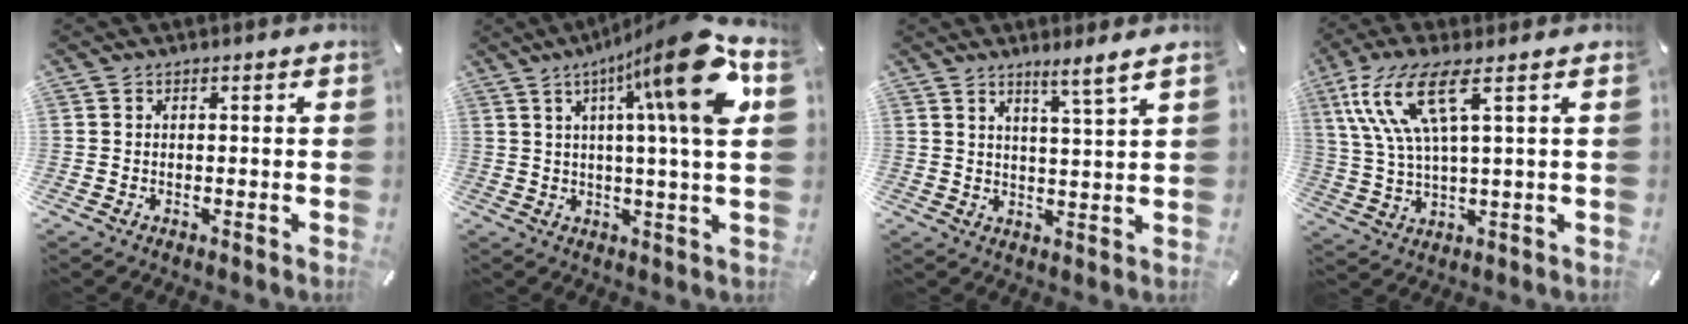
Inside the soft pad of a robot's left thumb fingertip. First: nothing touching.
{"total": 21.3, "force": [7.2, 2.9, 19.9], "torque": [-0.289, -0.040, 0.092]}
{"total": 4.8, "force": [3.9, -0.8, 2.5], "torque": [-0.052, -0.025, 0.066]}
{"total": 13.0, "force": [5.7, 3.9, 11.1], "torque": [-0.250, -0.005, 0.097]}